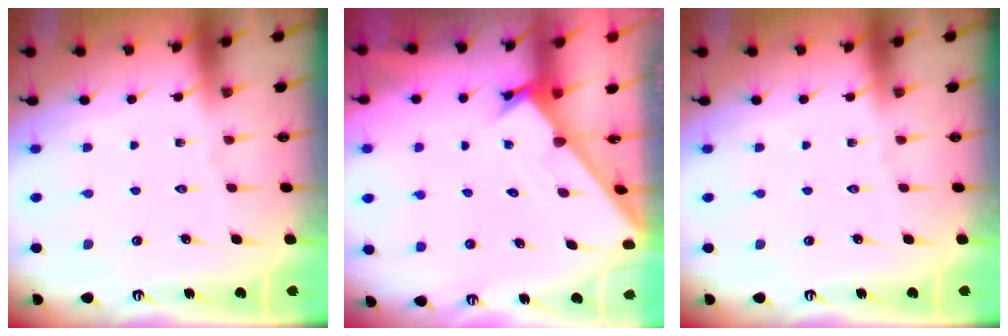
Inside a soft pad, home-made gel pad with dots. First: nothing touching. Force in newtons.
{"total": 1.6, "press": 1.6, "slide": 0.1}
{"total": 0.0}